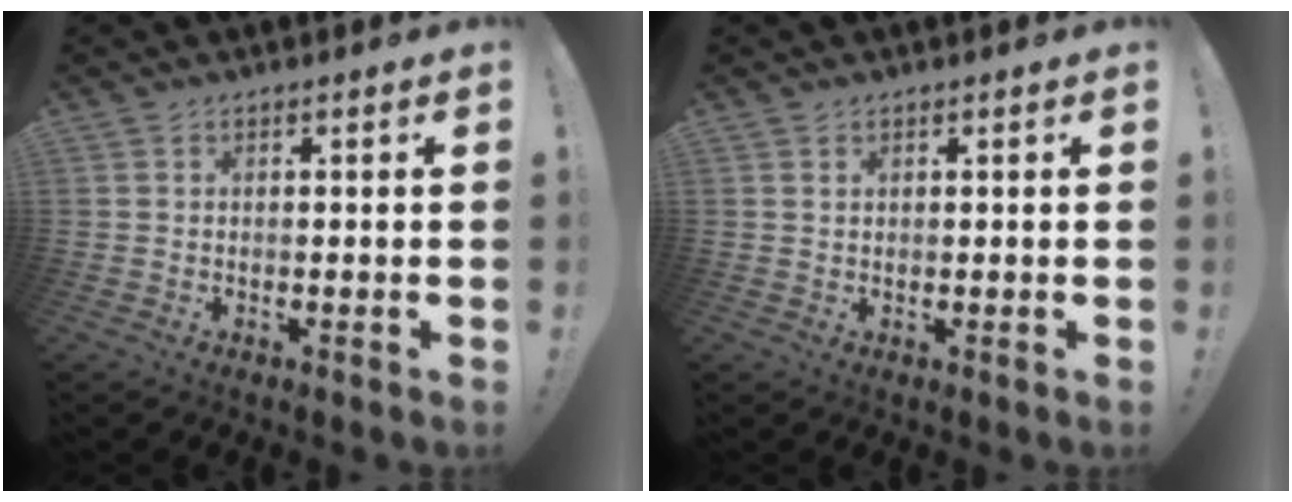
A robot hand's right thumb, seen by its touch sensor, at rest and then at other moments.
{"total": 0.8, "force": [0.6, 0.5, 0.3], "torque": [0.001, -0.002, 0.011]}